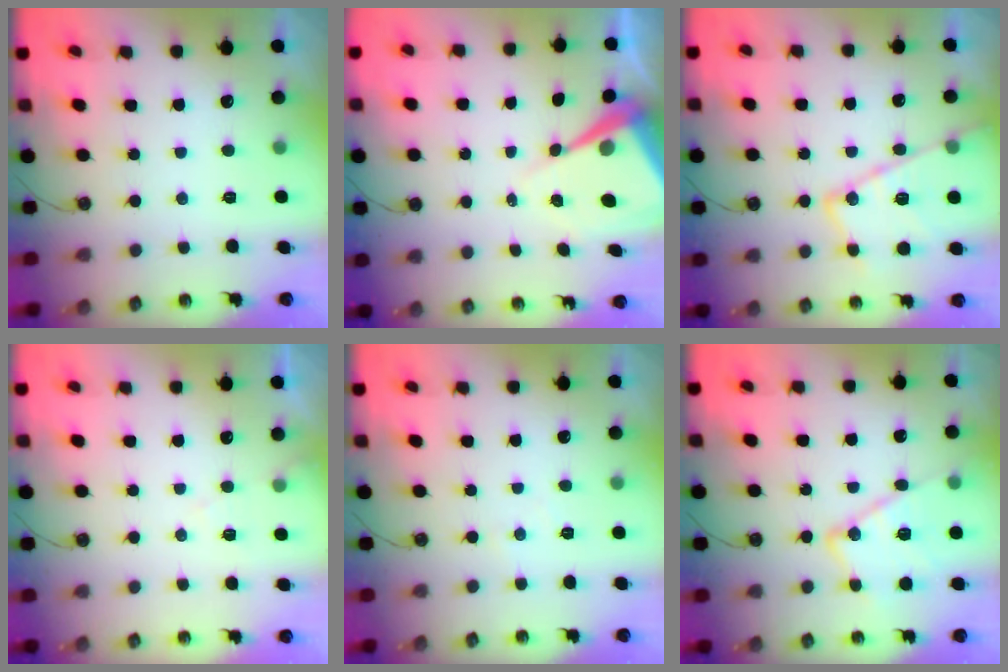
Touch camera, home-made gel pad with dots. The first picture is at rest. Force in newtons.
{"total": 10.9, "press": 10.8, "slide": 1.2}
{"total": 18.3, "press": 18.3, "slide": 1.6}
{"total": 6.4, "press": 6.3, "slide": 0.8}
{"total": 2.6, "press": 2.5, "slide": 0.5}
{"total": 16.2, "press": 16.2, "slide": 1.1}